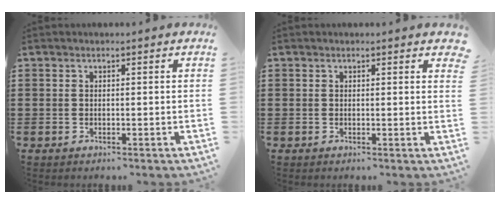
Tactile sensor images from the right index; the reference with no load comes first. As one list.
[{"total": 0.6, "force": [0.4, 0.3, 0.3], "torque": [-0.006, 0.003, 0.008]}]